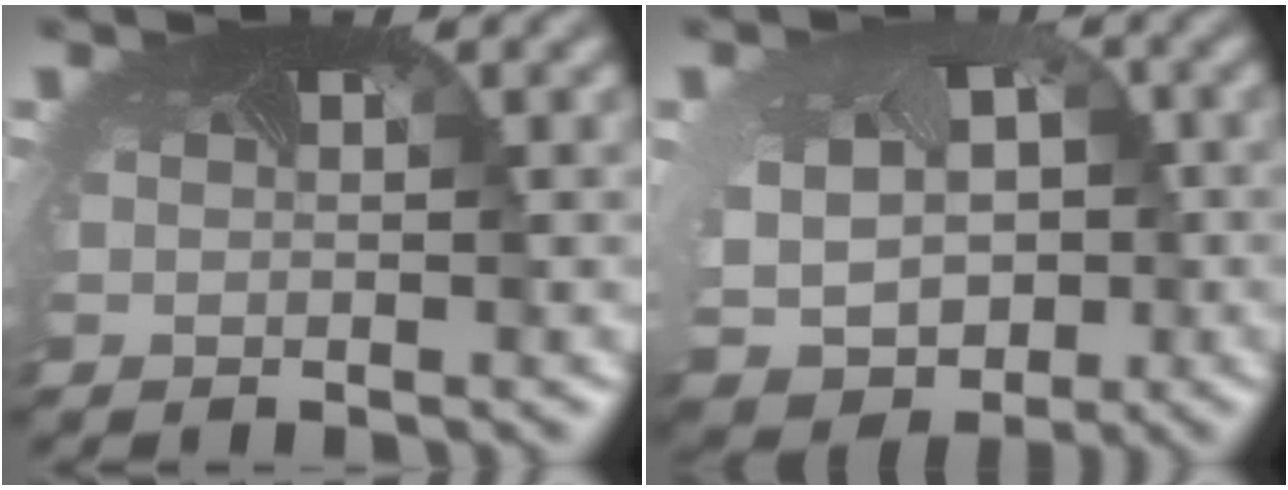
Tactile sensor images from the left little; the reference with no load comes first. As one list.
[{"total": 7.7, "force": [-1.2, 6.5, 3.9], "torque": [-0.088, -0.041, -0.009]}]